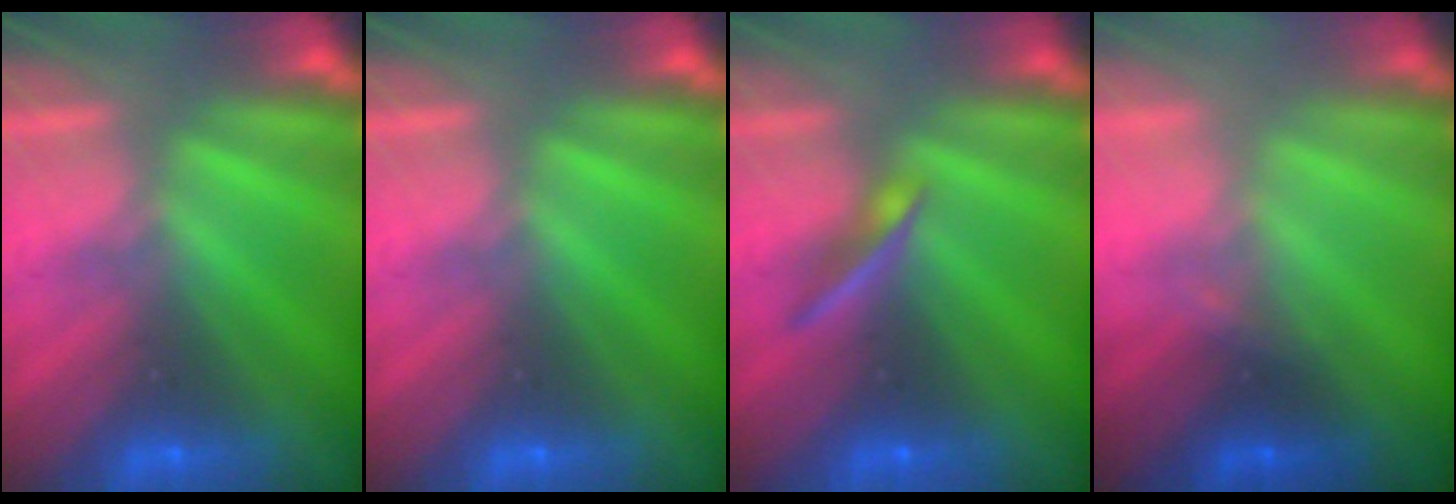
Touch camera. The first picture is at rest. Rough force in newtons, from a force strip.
{"total": 0.0}
{"total": 2.3}
{"total": 1.6}